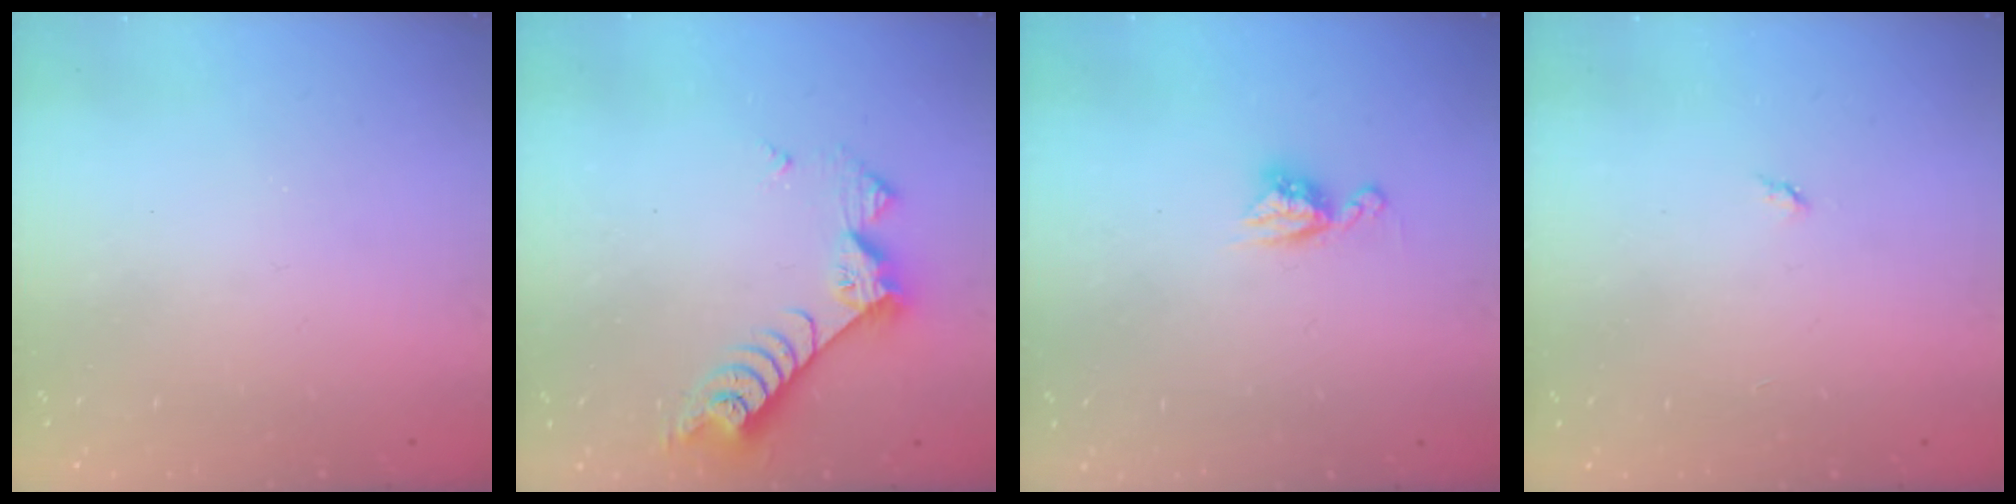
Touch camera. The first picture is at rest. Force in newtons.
{"total": 7.6, "press": 7.6, "slide": 0.4}
{"total": 7.7, "press": 7.7, "slide": 0.6}
{"total": 2.8, "press": 2.8, "slide": 0.4}